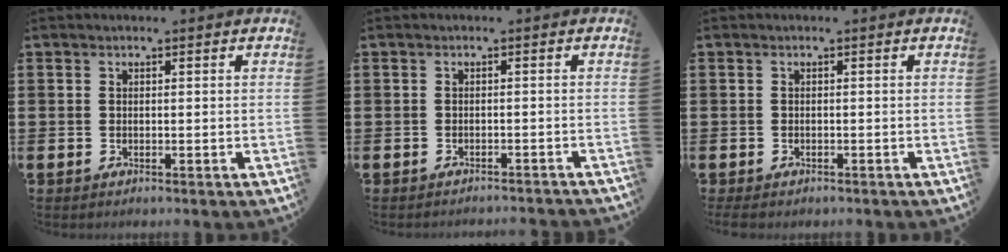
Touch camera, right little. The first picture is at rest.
{"total": 0.9, "force": [-0.9, -0.2, 0.0], "torque": [0.000, 0.001, -0.019]}
{"total": 0.6, "force": [-0.5, 0.2, 0.3], "torque": [-0.006, 0.000, -0.010]}